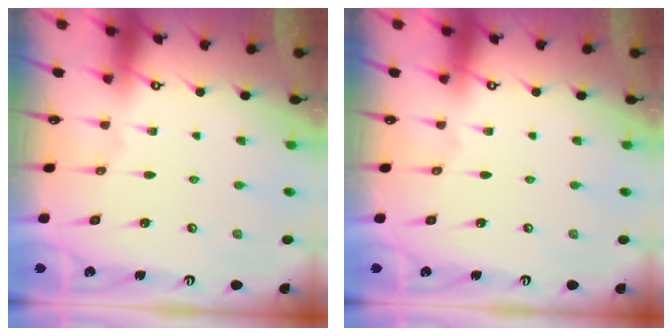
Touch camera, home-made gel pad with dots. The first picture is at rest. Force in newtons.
{"total": 0.0}